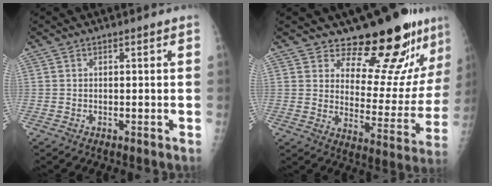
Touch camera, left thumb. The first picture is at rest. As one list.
[{"total": 17.6, "force": [14.6, 5.6, 8.1], "torque": [-0.059, -0.128, 0.194]}]